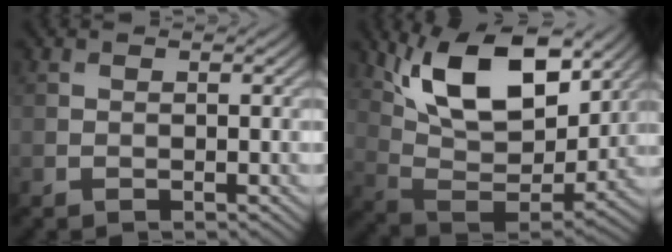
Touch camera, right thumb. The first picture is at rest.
{"total": 15.3, "force": [8.0, 7.3, 10.9], "torque": [-0.198, -0.004, 0.133]}